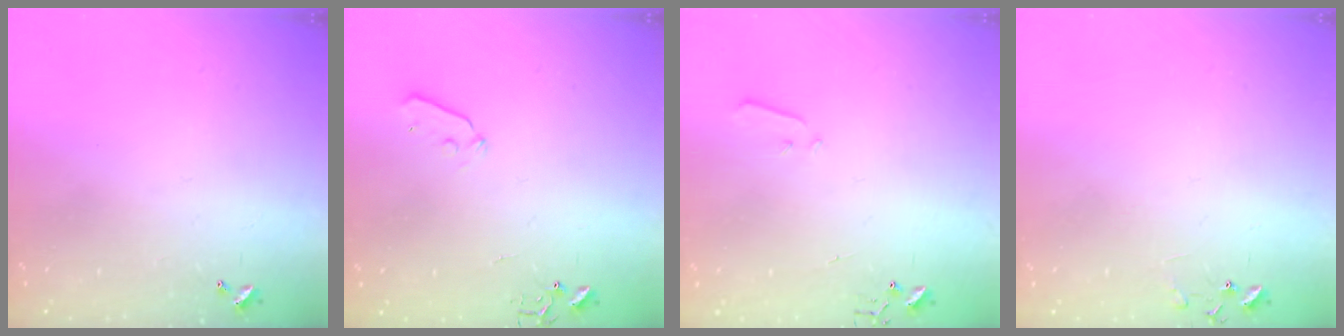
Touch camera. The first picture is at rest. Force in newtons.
{"total": 4.0, "press": 4.0, "slide": 0.4}
{"total": 3.4, "press": 3.3, "slide": 0.5}
{"total": 6.4, "press": 6.4, "slide": 0.4}